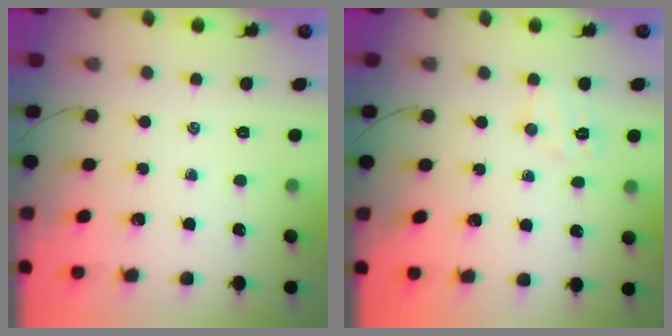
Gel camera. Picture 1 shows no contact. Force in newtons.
{"total": 6.7, "press": 6.6, "slide": 1.1}